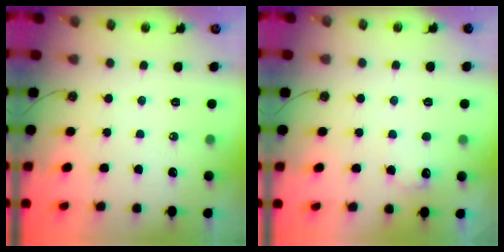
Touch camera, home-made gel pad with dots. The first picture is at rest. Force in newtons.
{"total": 6.1, "press": 6.1, "slide": 0.6}